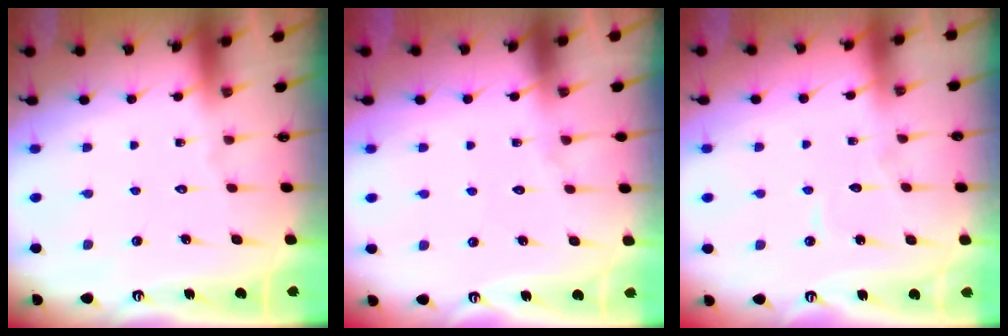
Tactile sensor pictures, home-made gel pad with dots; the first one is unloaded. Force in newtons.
{"total": 4.5, "press": 4.4, "slide": 0.5}
{"total": 4.1, "press": 4.0, "slide": 0.3}